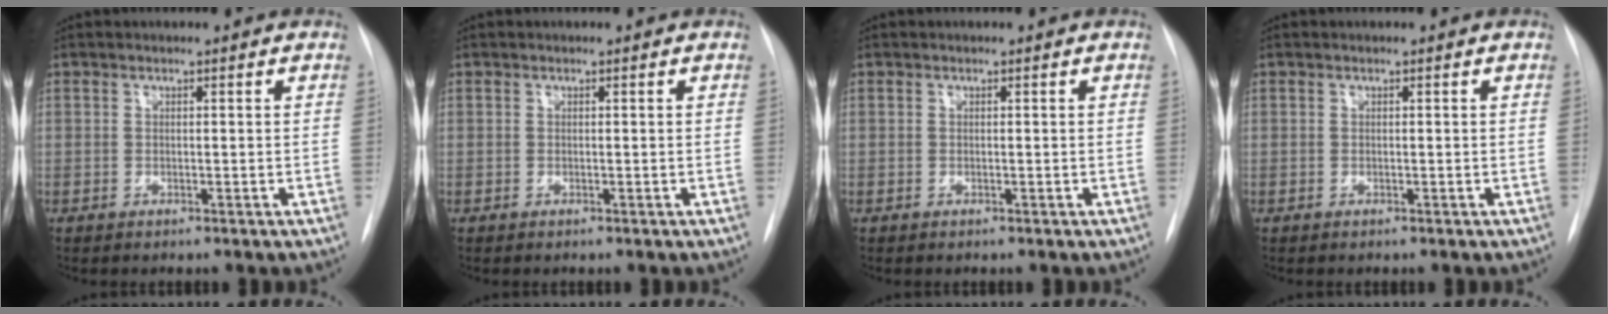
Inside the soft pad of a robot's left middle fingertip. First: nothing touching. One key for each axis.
{"total": 0.0}
{"total": 0.0}
{"total": 0.0}